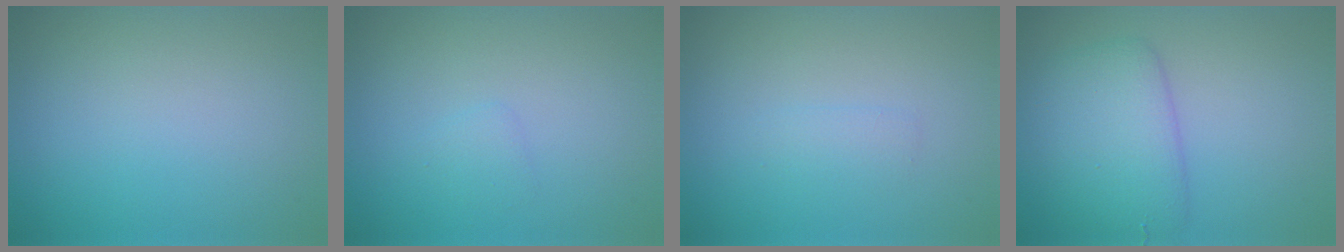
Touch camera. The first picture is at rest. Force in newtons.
{"total": 0.8, "press": 0.8, "slide": 0.0}
{"total": 1.0, "press": 1.0, "slide": 0.1}
{"total": 4.6, "press": 4.6, "slide": 0.1}